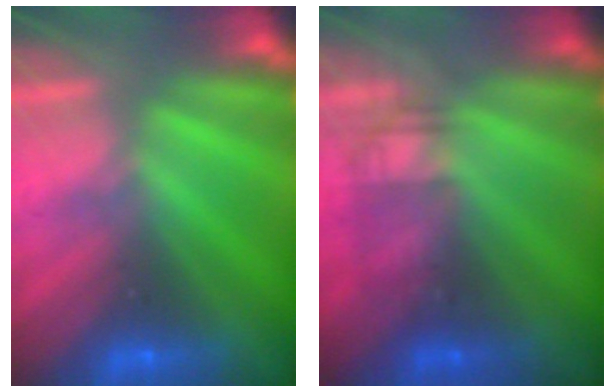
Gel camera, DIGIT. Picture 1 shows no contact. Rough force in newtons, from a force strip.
{"total": 2.2}